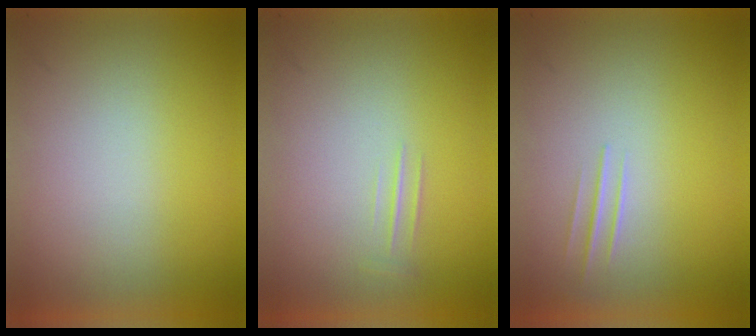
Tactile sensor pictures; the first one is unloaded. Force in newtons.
{"total": 2.0}
{"total": 1.0}